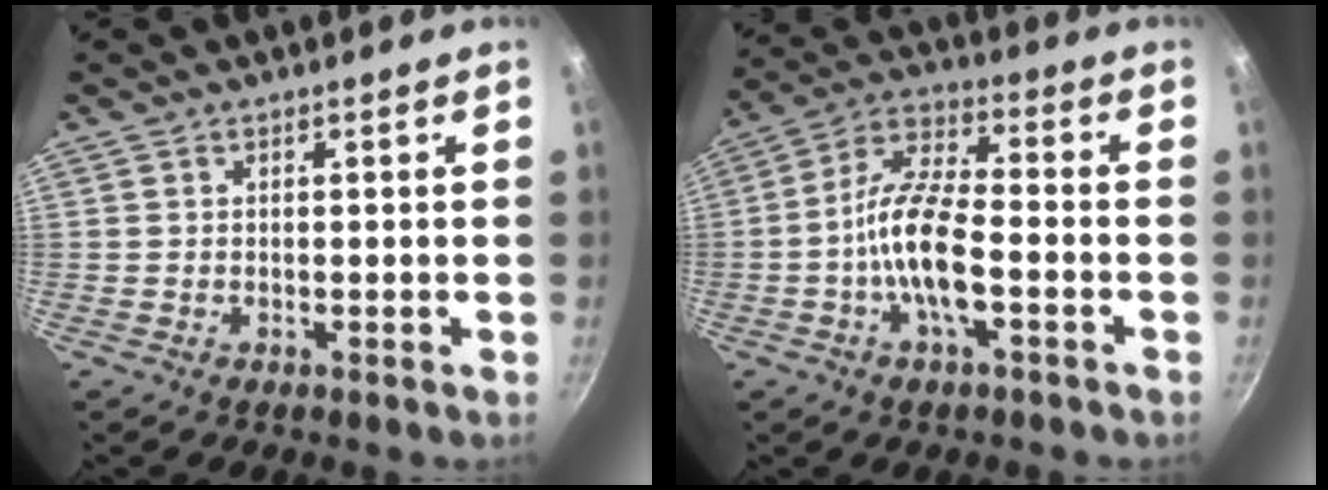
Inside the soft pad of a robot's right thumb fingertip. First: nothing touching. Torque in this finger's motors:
{"motor_torque": [0.46, 0.77, 1.48, -1.29, 0.53]}